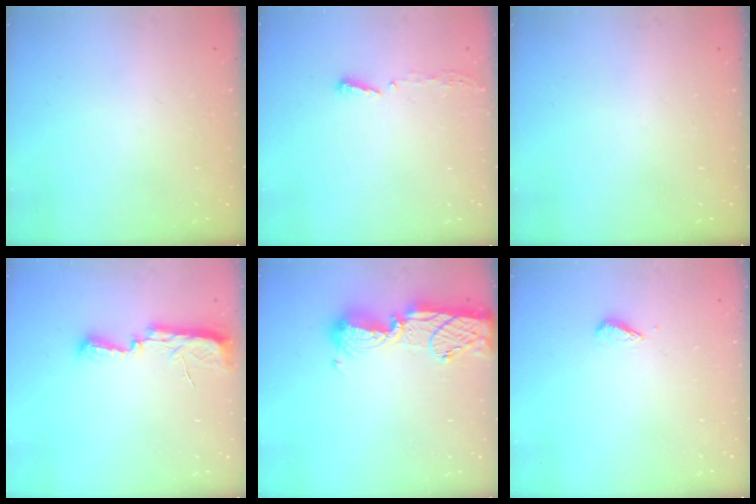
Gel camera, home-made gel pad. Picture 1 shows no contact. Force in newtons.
{"total": 3.8, "press": 3.8, "slide": 0.4}
{"total": 0.0}
{"total": 10.3, "press": 8.9, "slide": 5.2}
{"total": 15.3, "press": 14.8, "slide": 4.0}
{"total": 2.7, "press": 2.7, "slide": 0.6}